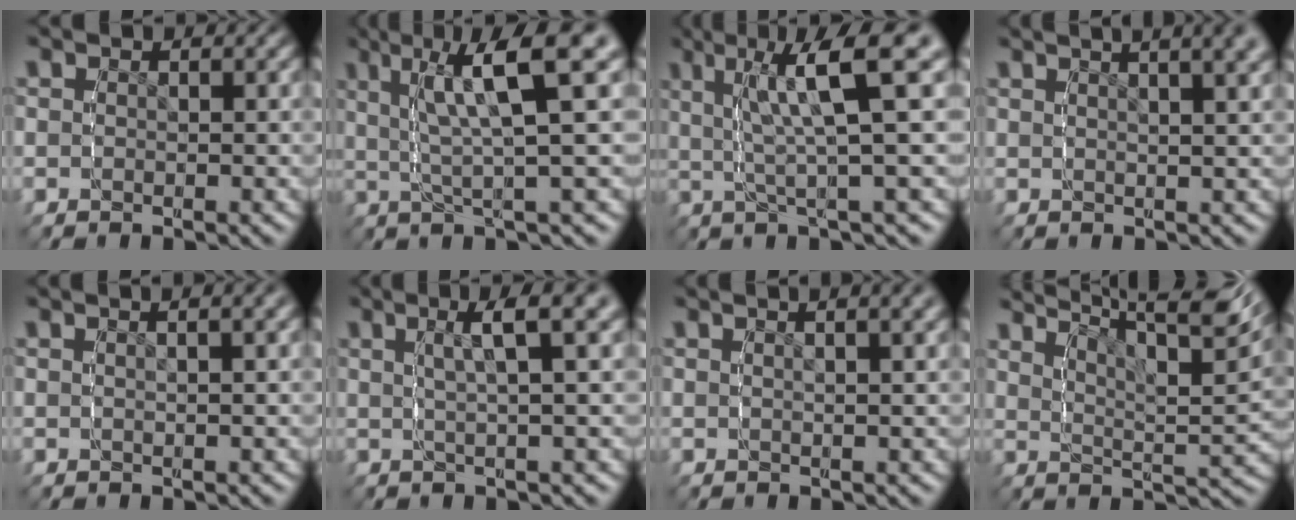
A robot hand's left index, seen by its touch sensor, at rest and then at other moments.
{"total": 7.6, "force": [3.0, 0.6, 7.0], "torque": [-0.097, 0.021, 0.041]}
{"total": 7.6, "force": [2.8, 0.6, 7.0], "torque": [-0.098, 0.023, 0.036]}
{"total": 6.3, "force": [4.0, 1.4, 4.7], "torque": [-0.049, 0.026, 0.054]}
{"total": 2.5, "force": [1.4, -0.2, 2.0], "torque": [-0.016, 0.016, 0.020]}
{"total": 4.9, "force": [2.4, -0.1, 4.3], "torque": [-0.058, 0.023, 0.033]}
{"total": 3.6, "force": [2.3, 0.2, 2.8], "torque": [-0.025, 0.018, 0.031]}
{"total": 12.6, "force": [8.8, 4.0, 8.1], "torque": [-0.086, 0.036, 0.114]}